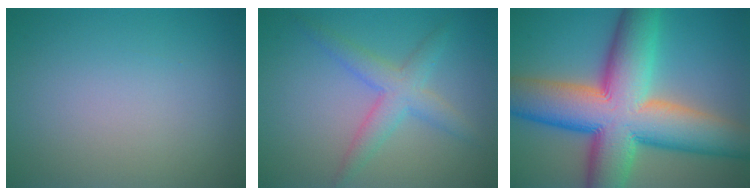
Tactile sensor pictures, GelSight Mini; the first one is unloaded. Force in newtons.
{"total": 3.5, "press": 3.5, "slide": 0.1}
{"total": 15.7, "press": 15.7, "slide": 0.4}